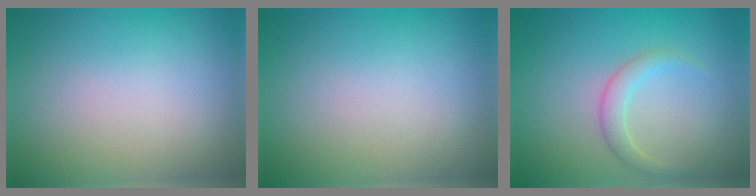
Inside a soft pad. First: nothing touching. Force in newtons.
{"total": 0.0}
{"total": 1.9, "press": 1.9, "slide": 0.1}